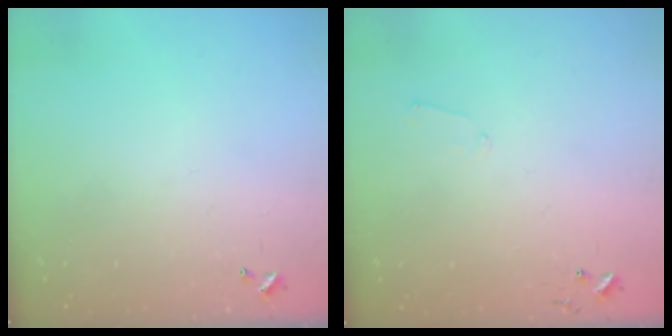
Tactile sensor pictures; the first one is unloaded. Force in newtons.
{"total": 5.1, "press": 5.0, "slide": 0.6}